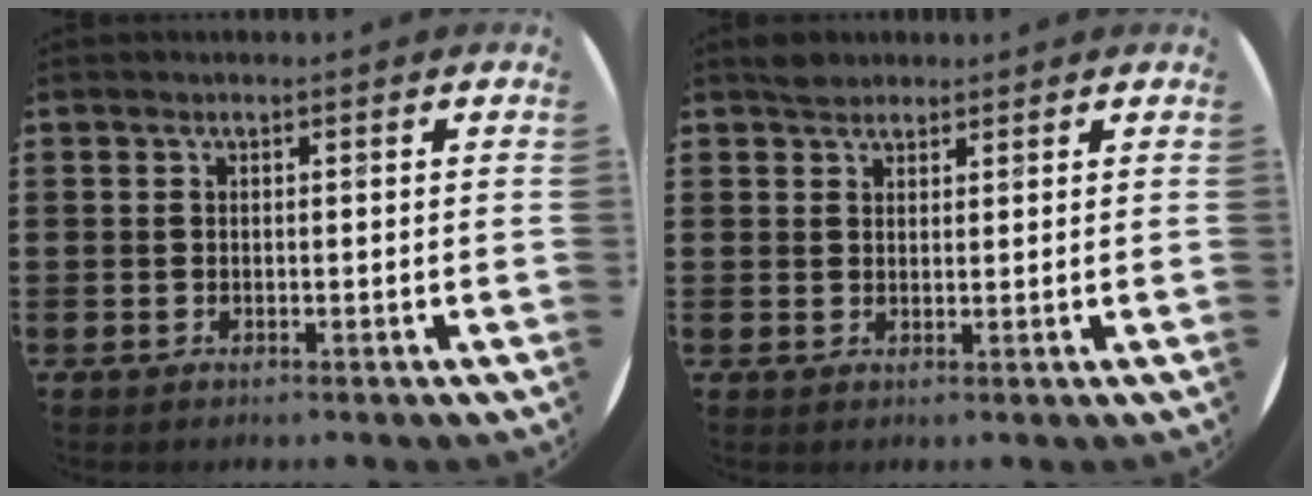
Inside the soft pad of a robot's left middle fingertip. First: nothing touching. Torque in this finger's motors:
{"motor_torque": [0.48, -0.39, 0.03, 0.03]}